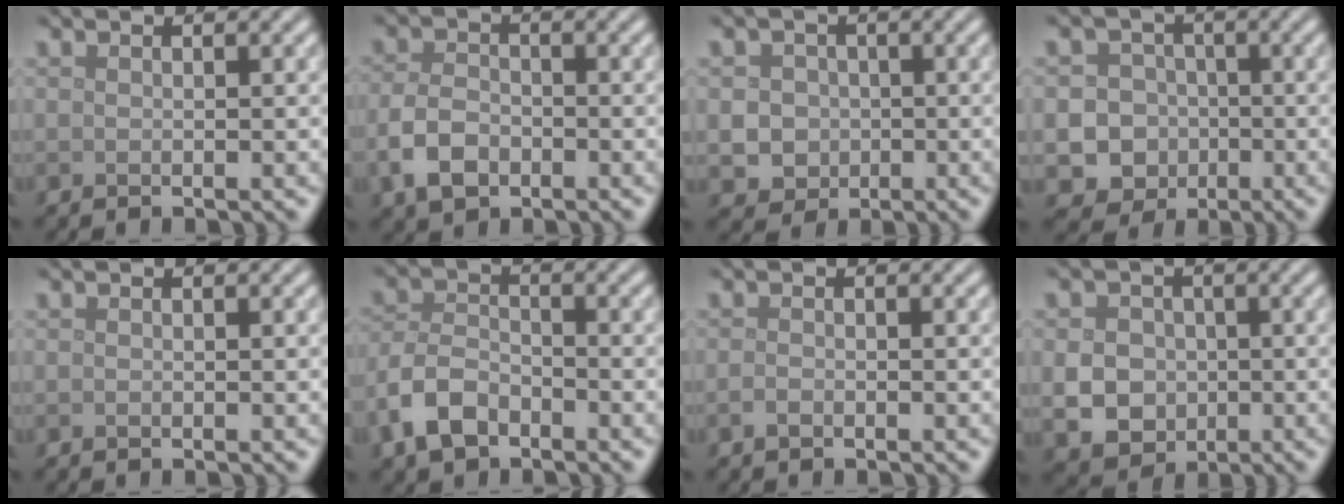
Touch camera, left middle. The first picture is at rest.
{"total": 3.9, "force": [-1.8, 2.6, 2.3], "torque": [-0.049, -0.002, -0.041]}
{"total": 3.5, "force": [-0.4, 3.3, 1.1], "torque": [-0.005, 0.007, -0.020]}
{"total": 7.0, "force": [-2.2, 6.4, 1.7], "torque": [-0.005, -0.005, -0.060]}
{"total": 0.0}
{"total": 4.4, "force": [-2.7, 2.5, 2.3], "torque": [-0.047, 0.001, -0.064]}
{"total": 0.8, "force": [-0.5, 0.4, 0.5], "torque": [-0.011, -0.002, -0.010]}
{"total": 4.7, "force": [-0.7, 4.0, 2.3], "torque": [-0.051, -0.001, -0.019]}